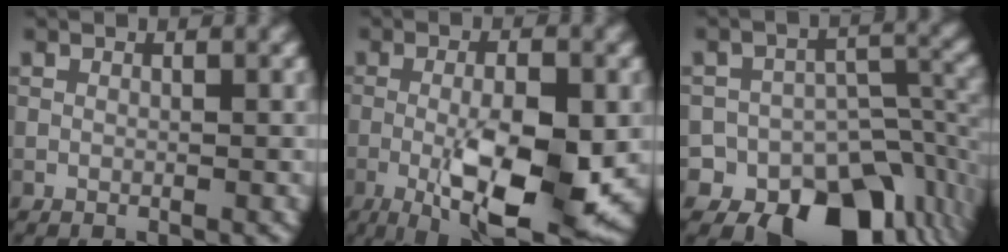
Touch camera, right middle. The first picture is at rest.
{"total": 10.7, "force": [-2.8, 3.3, 9.7], "torque": [-0.167, -0.017, -0.042]}
{"total": 13.2, "force": [-8.5, 8.8, 5.0], "torque": [-0.067, 0.008, -0.111]}